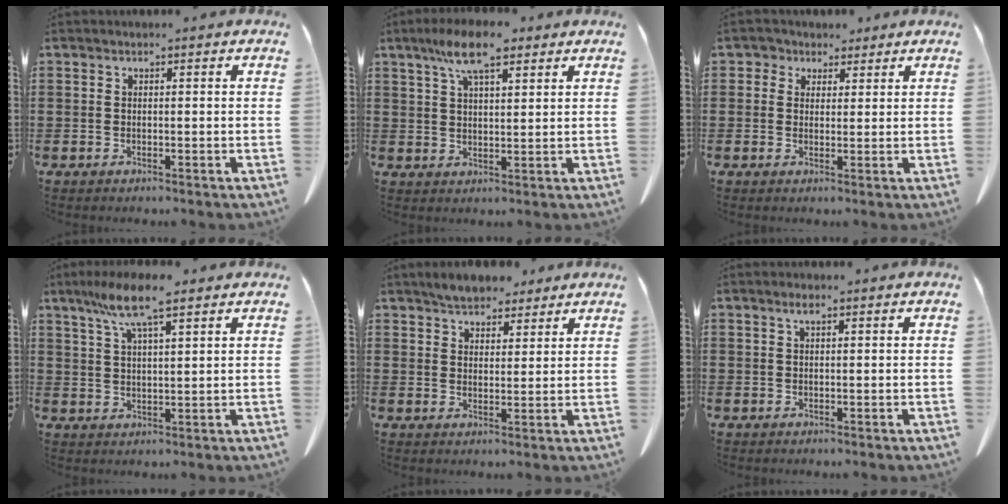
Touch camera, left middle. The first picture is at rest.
{"total": 8.4, "force": [5.6, 2.1, 5.8], "torque": [-0.125, -0.001, 0.102]}
{"total": 2.8, "force": [2.0, 2.0, 0.3], "torque": [-0.019, 0.011, 0.038]}
{"total": 8.2, "force": [5.4, 1.1, 6.0], "torque": [-0.129, -0.002, 0.097]}
{"total": 4.6, "force": [4.3, 1.5, 0.8], "torque": [-0.029, -0.005, 0.083]}
{"total": 1.2, "force": [0.7, 0.3, 1.0], "torque": [-0.021, 0.001, 0.013]}